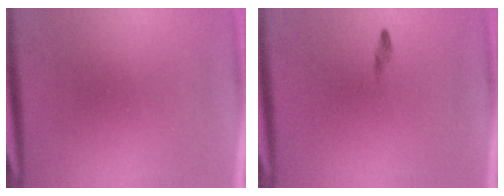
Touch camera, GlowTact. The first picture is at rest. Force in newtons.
{"total": 0.7}